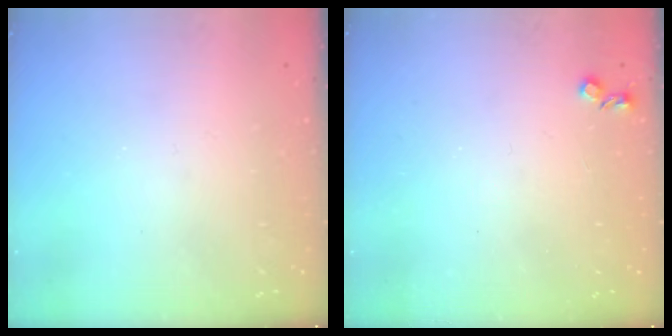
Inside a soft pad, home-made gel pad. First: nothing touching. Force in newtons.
{"total": 3.7, "press": 3.6, "slide": 0.6}